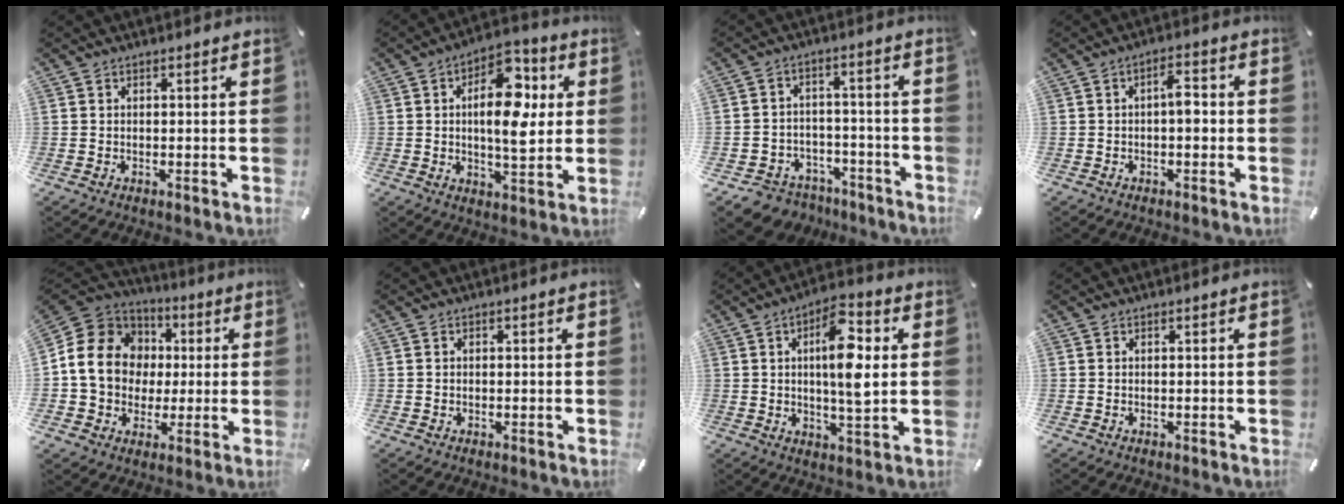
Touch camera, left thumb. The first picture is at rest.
{"total": 13.7, "force": [2.6, 7.5, 11.1], "torque": [-0.154, -0.008, 0.038]}
{"total": 6.6, "force": [-4.5, 4.7, 1.4], "torque": [-0.029, 0.026, -0.084]}
{"total": 4.4, "force": [-0.6, 2.1, 3.8], "torque": [-0.062, 0.011, -0.014]}
{"total": 16.3, "force": [-0.2, 14.7, 7.0], "torque": [-0.132, 0.021, 0.000]}
{"total": 0.6, "force": [-0.1, 0.5, 0.3], "torque": [-0.006, 0.003, -0.003]}
{"total": 12.3, "force": [2.5, 4.4, 11.2], "torque": [-0.191, -0.007, 0.035]}
{"total": 0.0}